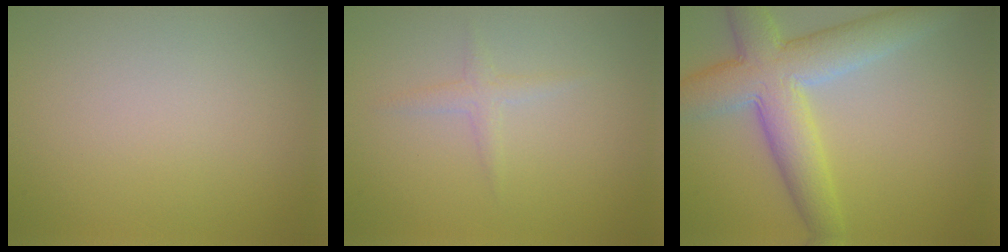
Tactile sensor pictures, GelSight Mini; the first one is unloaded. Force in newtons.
{"total": 1.2, "press": 1.2, "slide": 0.0}
{"total": 8.0, "press": 8.0, "slide": 0.3}